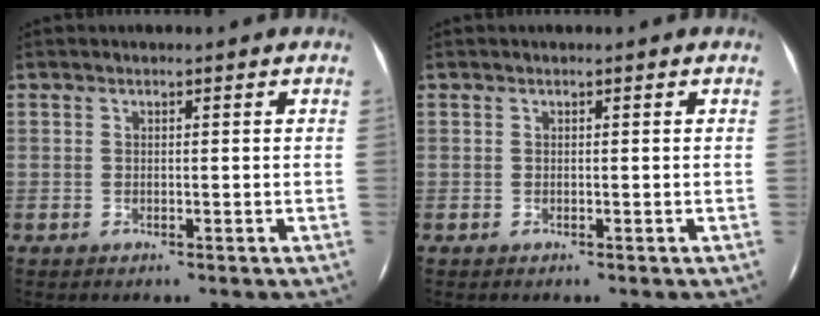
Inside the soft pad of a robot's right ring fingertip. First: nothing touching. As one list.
[{"total": 0.0}]